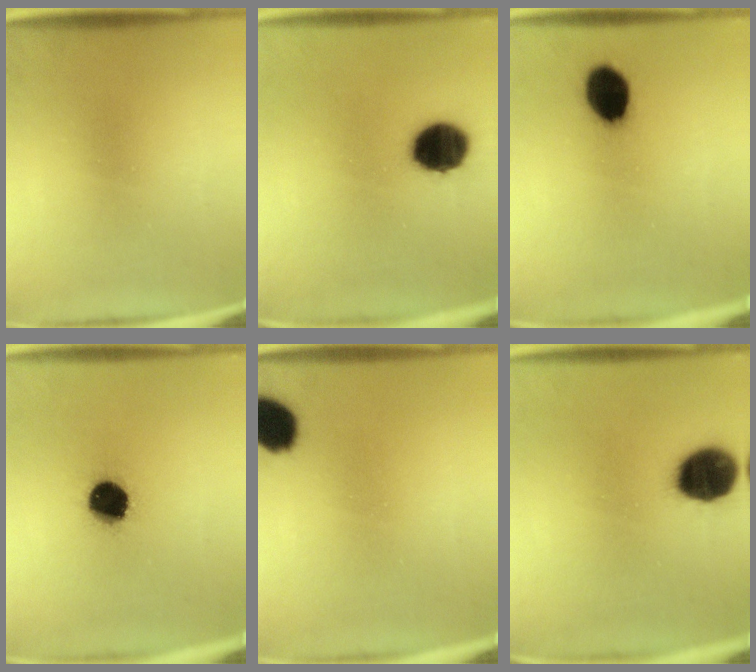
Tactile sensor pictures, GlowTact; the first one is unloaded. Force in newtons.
{"total": 12.3}
{"total": 9.8}
{"total": 11.7}
{"total": 8.8}
{"total": 13.9}